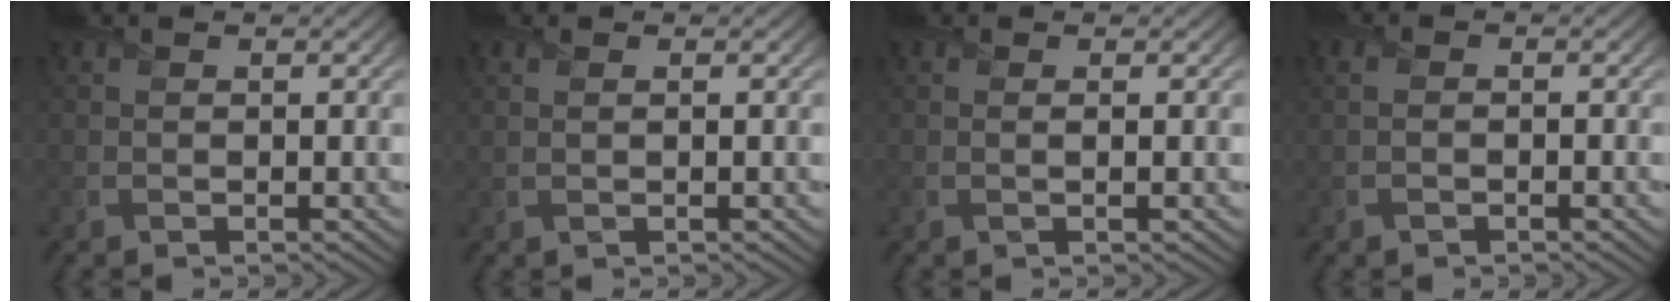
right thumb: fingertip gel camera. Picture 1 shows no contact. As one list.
[{"total": 0.6, "force": [0.2, 0.0, 0.6], "torque": [-0.014, 0.004, 0.003]}, {"total": 0.6, "force": [0.0, -0.1, 0.6], "torque": [-0.013, 0.002, -0.003]}, {"total": 1.5, "force": [-0.5, 0.9, 1.0], "torque": [-0.025, 0.000, -0.008]}]